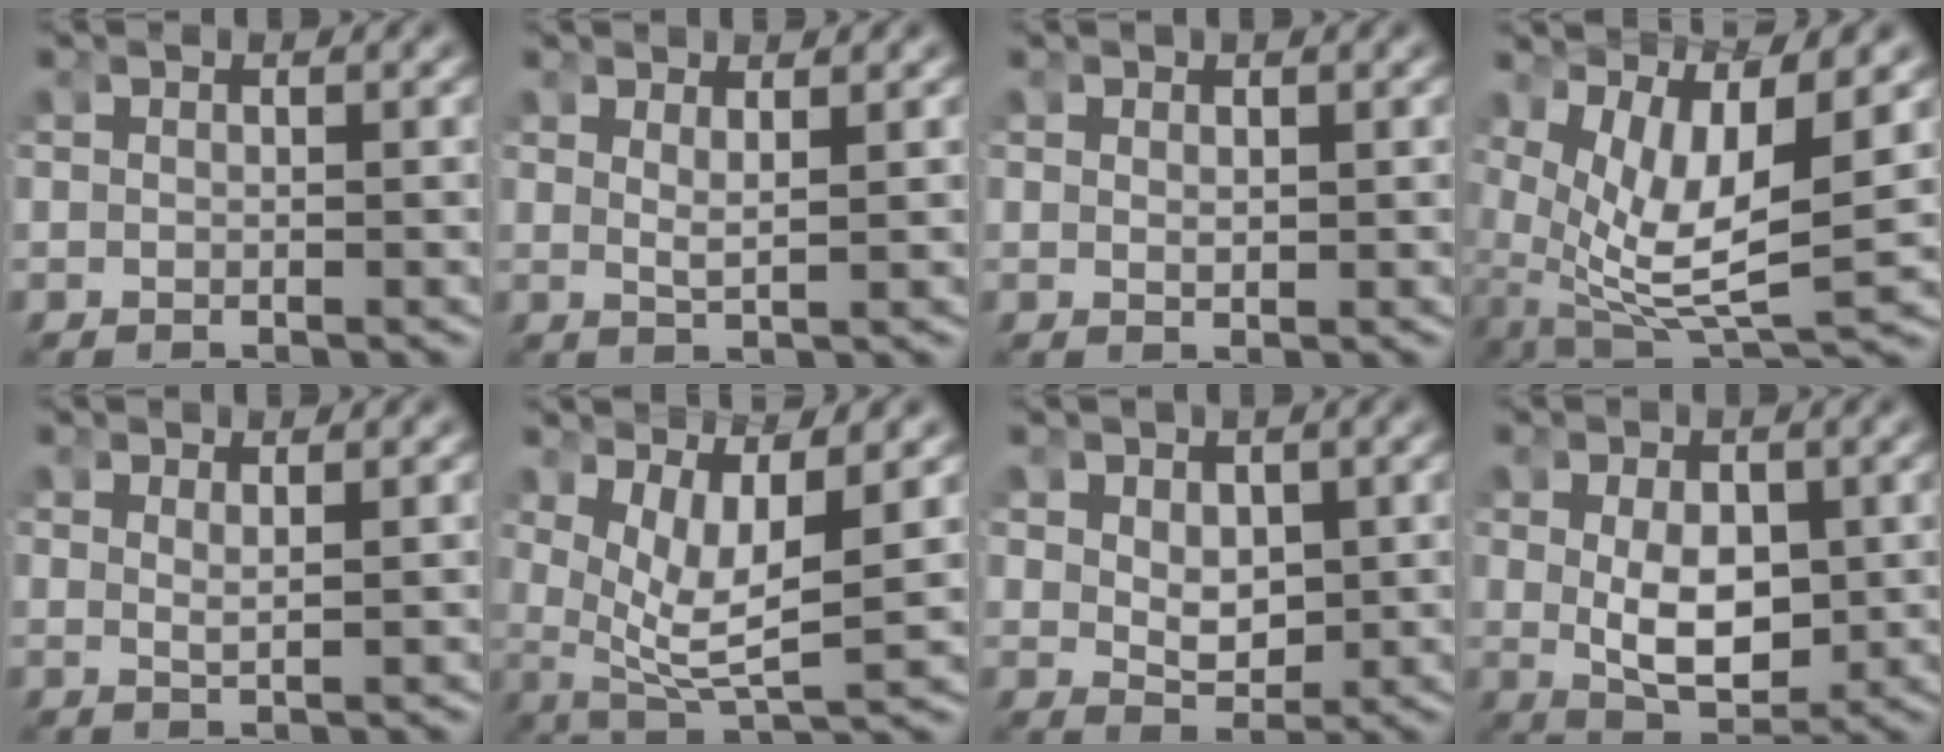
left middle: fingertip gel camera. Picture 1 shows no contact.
{"total": 1.6, "force": [1.0, -0.1, 1.3], "torque": [-0.036, -0.016, 0.028]}
{"total": 0.0}
{"total": 10.1, "force": [-0.5, 6.3, 7.9], "torque": [-0.169, -0.051, 0.014]}
{"total": 1.2, "force": [0.8, -0.4, 0.7], "torque": [-0.027, -0.014, 0.026]}
{"total": 7.3, "force": [1.2, 4.2, 5.9], "torque": [-0.118, -0.026, 0.028]}
{"total": 2.3, "force": [0.5, 1.6, 1.6], "torque": [-0.035, -0.025, 0.024]}
{"total": 5.3, "force": [-0.2, 3.0, 4.4], "torque": [-0.074, -0.028, 0.010]}